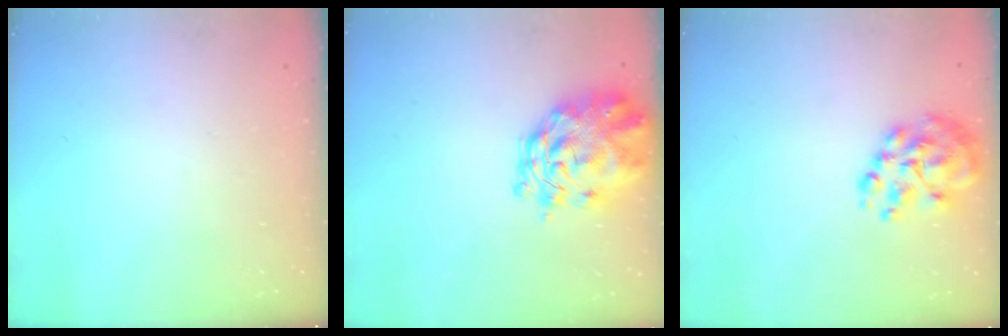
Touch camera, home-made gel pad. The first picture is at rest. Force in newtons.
{"total": 6.5, "press": 6.0, "slide": 2.6}
{"total": 10.8, "press": 10.4, "slide": 2.9}